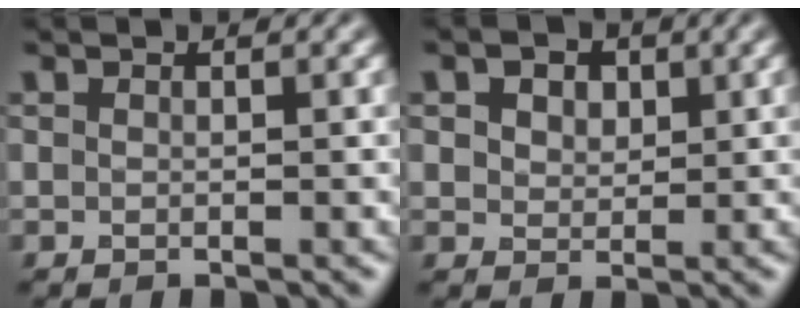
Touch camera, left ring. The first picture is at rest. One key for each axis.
{"total": 4.3, "fx": 2.2, "fy": 2.9, "fz": 2.3, "tx": -0.051, "ty": 0.013, "tz": 0.023}